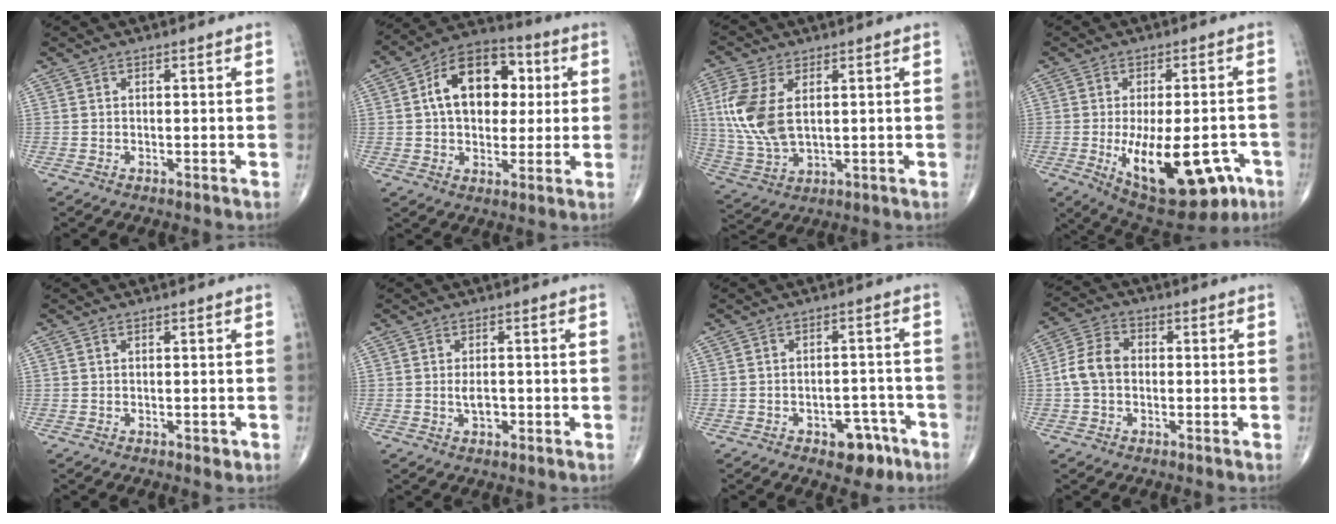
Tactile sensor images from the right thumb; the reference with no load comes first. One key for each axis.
{"total": 16.0, "fx": 3.1, "fy": 10.5, "fz": 11.6, "tx": -0.142, "ty": 0.015, "tz": 0.040}
{"total": 12.0, "fx": 2.4, "fy": 6.6, "fz": 9.8, "tx": -0.226, "ty": -0.007, "tz": 0.054}
{"total": 19.1, "fx": -6.7, "fy": 8.7, "fz": 15.6, "tx": -0.213, "ty": 0.006, "tz": -0.075}
{"total": 1.3, "fx": -0.3, "fy": 0.7, "fz": 1.1, "tx": -0.011, "ty": 0.001, "tz": -0.001}
{"total": 2.6, "fx": -0.4, "fy": 1.4, "fz": 2.1, "tx": -0.033, "ty": 0.000, "tz": -0.005}
{"total": 6.7, "fx": -3.8, "fy": 3.9, "fz": 3.9, "tx": -0.023, "ty": 0.031, "tz": -0.047}
{"total": 6.9, "fx": -0.5, "fy": 5.2, "fz": 4.5, "tx": -0.085, "ty": 0.023, "tz": -0.020}